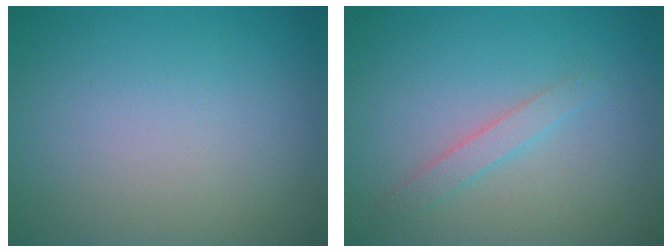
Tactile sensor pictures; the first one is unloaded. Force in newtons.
{"total": 1.4, "press": 1.4, "slide": 0.0}